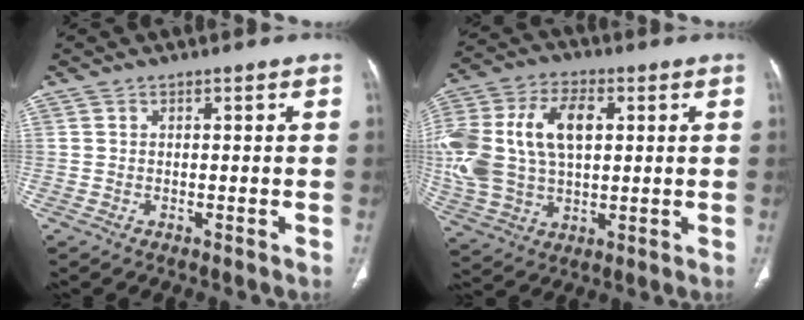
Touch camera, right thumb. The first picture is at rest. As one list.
[{"total": 22.5, "force": [3.7, 14.1, 17.1], "torque": [-0.392, 0.019, 0.073]}]